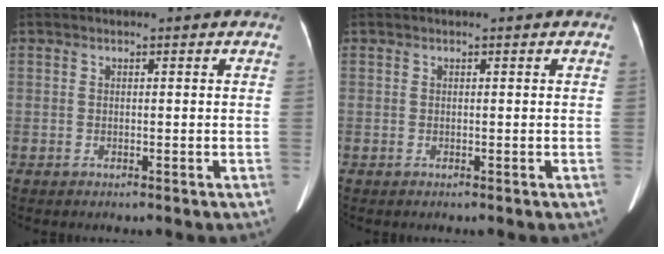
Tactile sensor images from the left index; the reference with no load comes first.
{"total": 0.0}